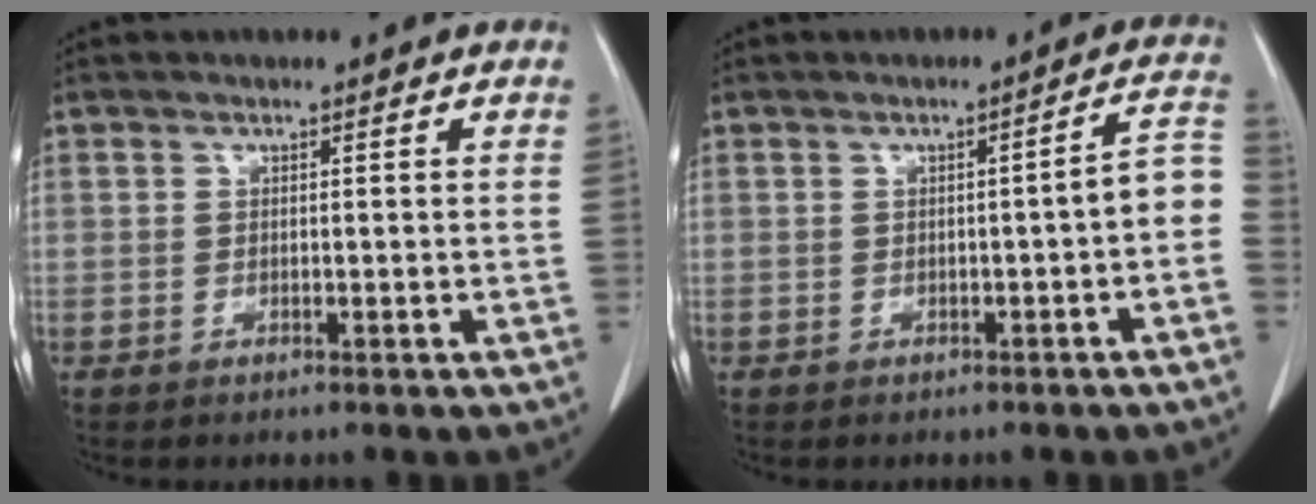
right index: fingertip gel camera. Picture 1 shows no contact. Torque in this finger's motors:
{"motor_torque": [0.55, -0.23, 0.37, 0.06]}